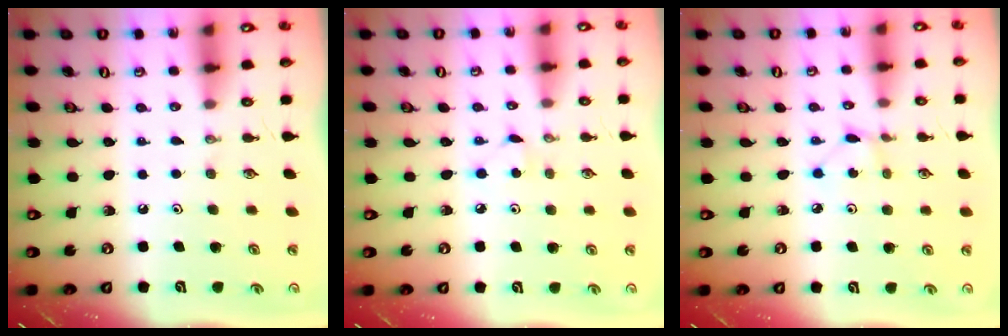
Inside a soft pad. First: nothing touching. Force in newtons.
{"total": 2.9, "press": 2.8, "slide": 0.3}
{"total": 1.3, "press": 1.3, "slide": 0.1}